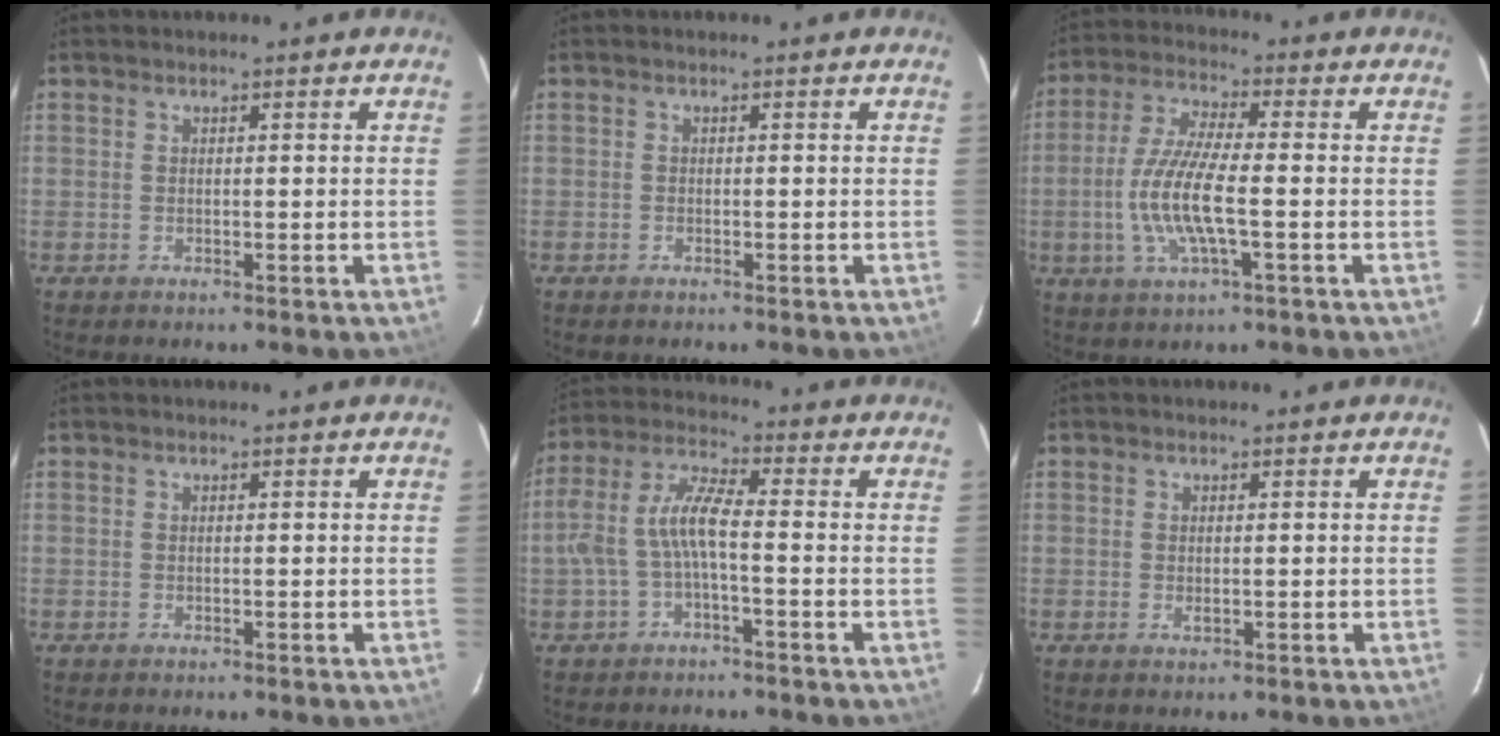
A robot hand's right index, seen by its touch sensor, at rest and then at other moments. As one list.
[{"total": 0.5, "force": [-0.5, 0.3, 0.0], "torque": [-0.002, 0.001, -0.010]}, {"total": 11.1, "force": [-2.2, 2.5, 10.6], "torque": [-0.220, -0.004, -0.046]}, {"total": 0.0}, {"total": 7.4, "force": [-2.0, 1.7, 6.9], "torque": [-0.158, 0.014, -0.035]}, {"total": 1.0, "force": [-0.1, 0.5, 0.8], "torque": [-0.016, 0.000, 0.000]}]